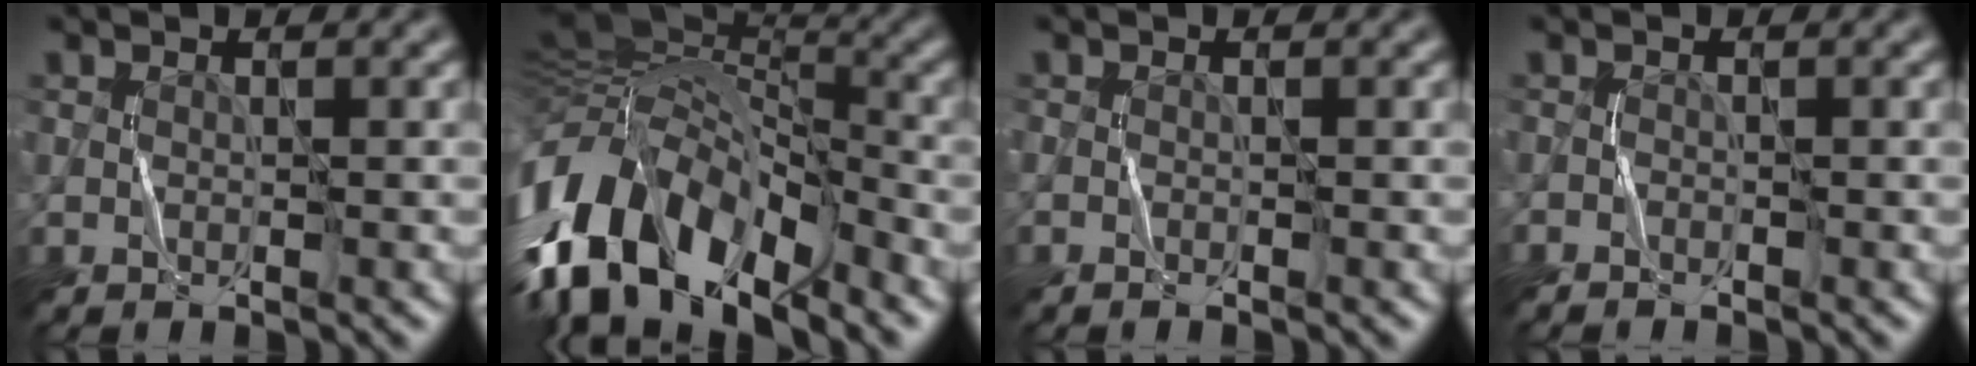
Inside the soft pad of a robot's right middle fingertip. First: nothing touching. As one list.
[{"total": 15.7, "force": [-7.1, 7.8, 11.6], "torque": [-0.245, -0.002, -0.130]}, {"total": 0.5, "force": [-0.5, 0.0, 0.2], "torque": [-0.005, -0.002, -0.009]}, {"total": 0.6, "force": [-0.6, 0.0, 0.0], "torque": [-0.001, 0.001, -0.012]}]